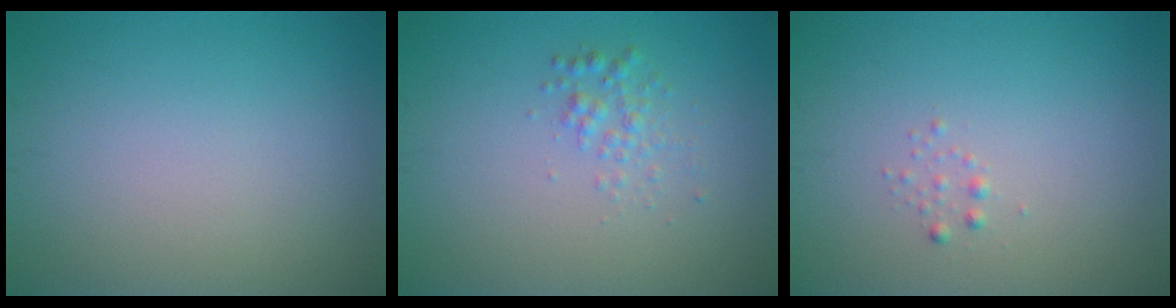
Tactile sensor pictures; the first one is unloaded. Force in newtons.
{"total": 1.5, "press": 1.5, "slide": 0.1}
{"total": 0.6, "press": 0.6, "slide": 0.1}